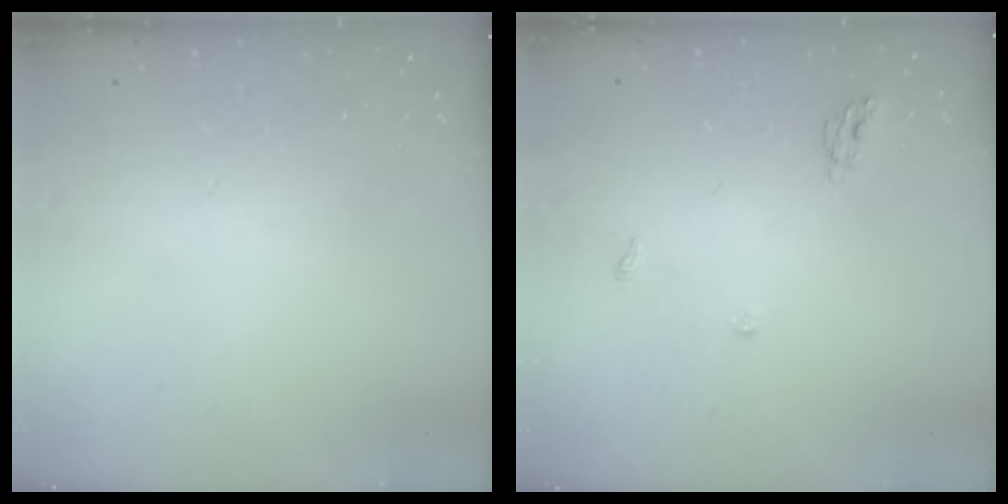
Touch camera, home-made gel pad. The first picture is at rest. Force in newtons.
{"total": 4.6, "press": 4.6, "slide": 0.5}